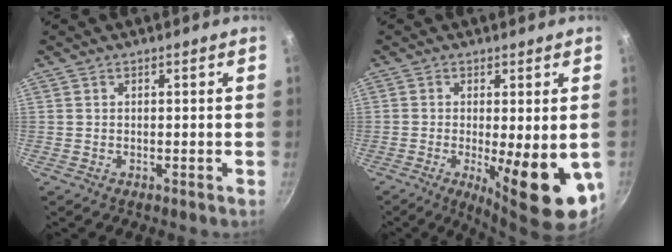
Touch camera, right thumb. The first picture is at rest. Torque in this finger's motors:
{"motor_torque": [0.00, 1.23, 0.85, 0.22, 0.33]}